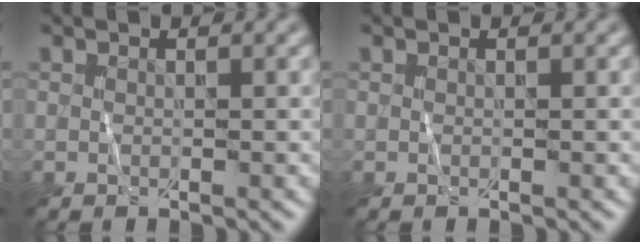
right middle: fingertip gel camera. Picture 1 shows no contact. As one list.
[{"total": 0.0}]